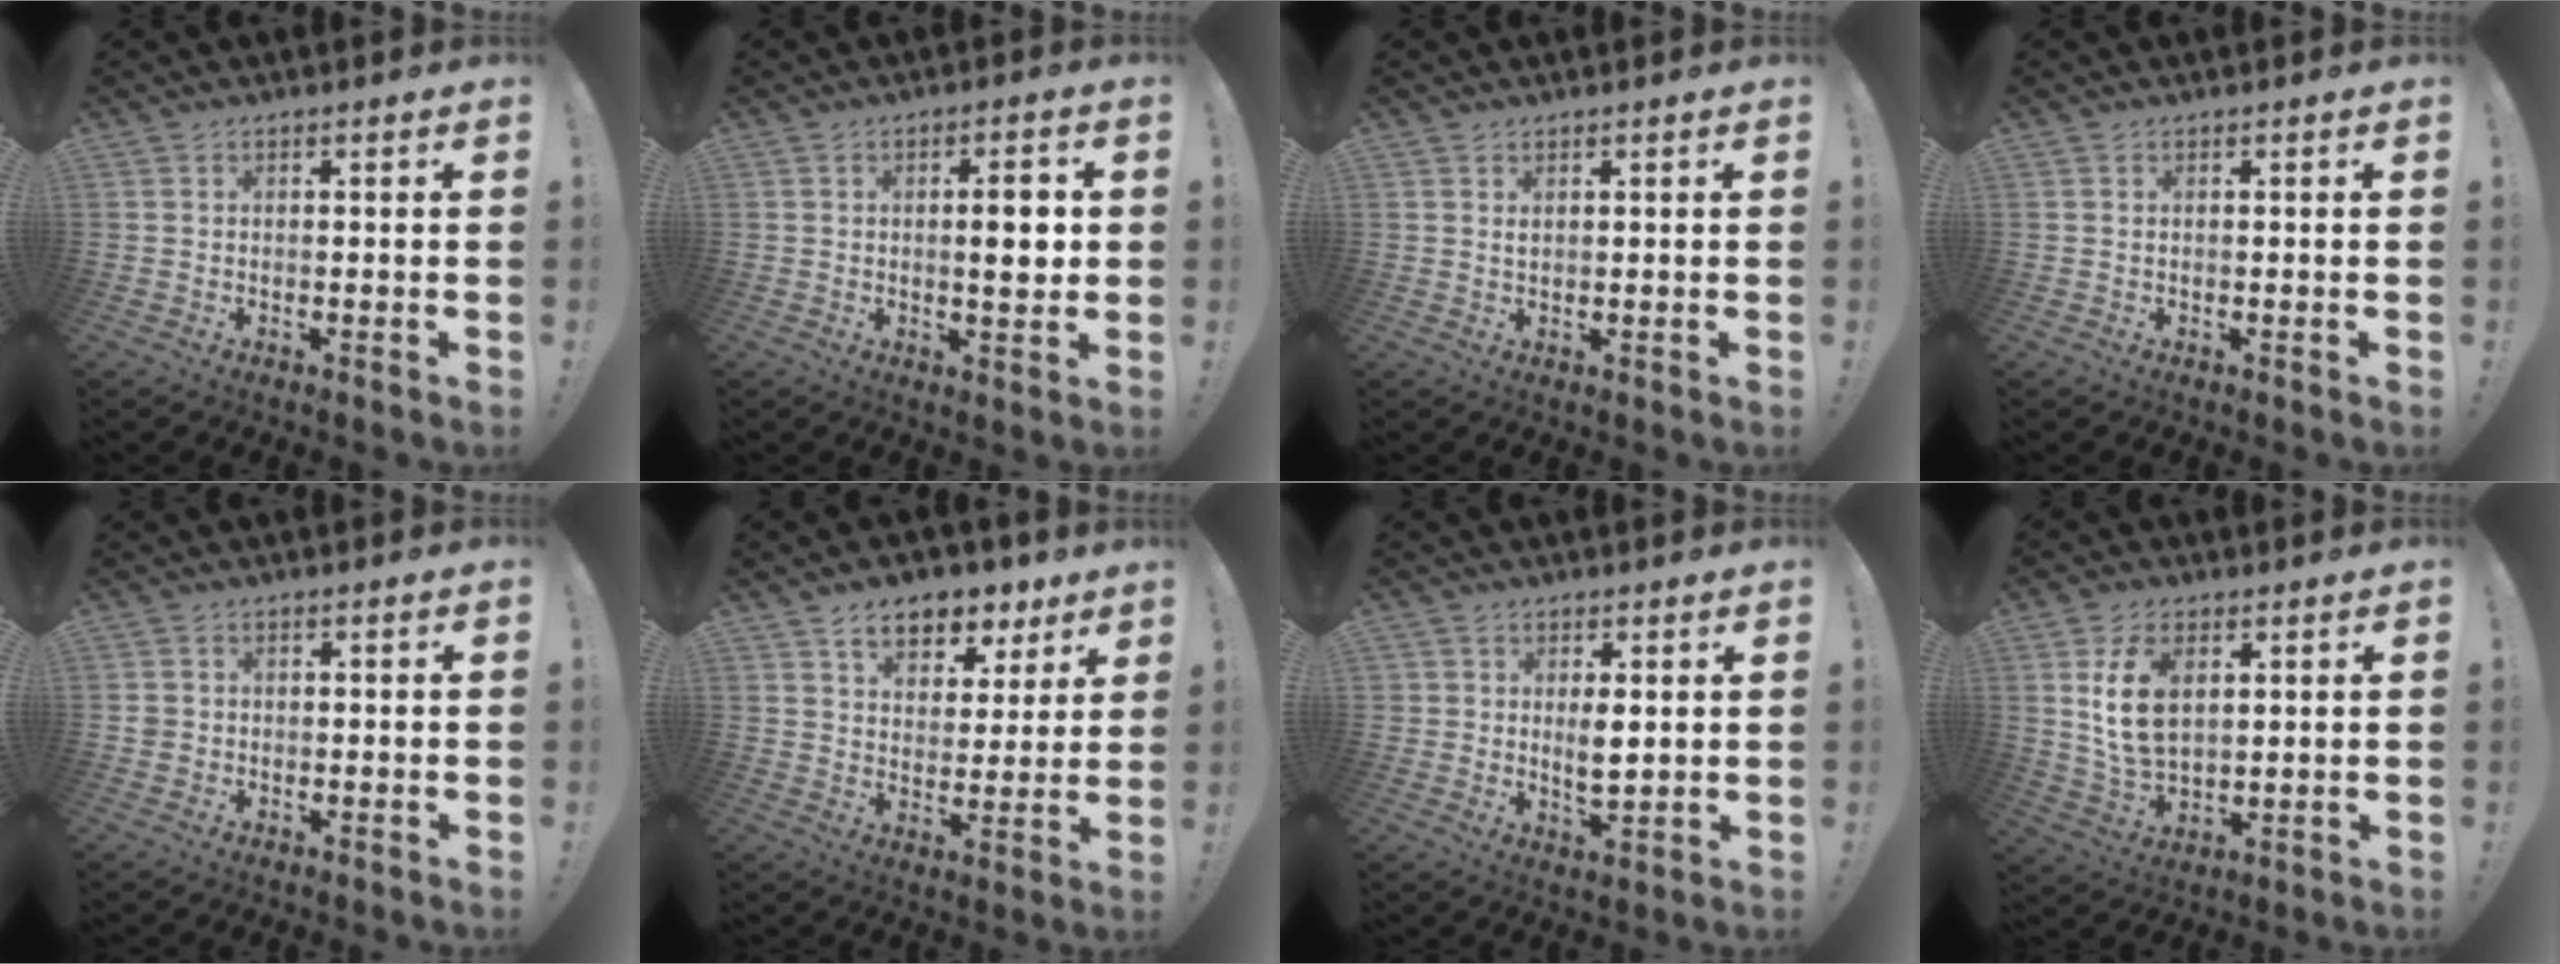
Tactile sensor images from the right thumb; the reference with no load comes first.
{"total": 6.1, "force": [0.2, 1.6, 5.9], "torque": [-0.085, -0.001, -0.004]}
{"total": 1.0, "force": [0.8, 0.4, 0.4], "torque": [-0.009, 0.000, 0.015]}
{"total": 0.0}
{"total": 1.8, "force": [-0.3, 1.6, 0.7], "torque": [-0.014, 0.006, -0.003]}
{"total": 10.0, "force": [6.7, 6.0, 4.5], "torque": [-0.057, -0.044, 0.121]}
{"total": 6.3, "force": [1.6, 5.2, 3.3], "torque": [-0.048, -0.008, 0.034]}
{"total": 11.8, "force": [3.6, 7.2, 8.6], "torque": [-0.152, -0.006, 0.064]}